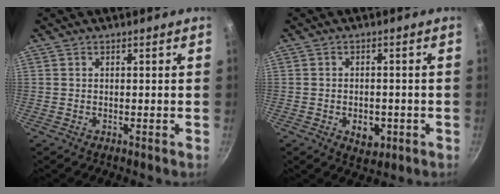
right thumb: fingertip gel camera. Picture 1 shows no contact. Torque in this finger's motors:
{"motor_torque": [-0.15, 0.24, -0.11, -0.14, -0.06]}